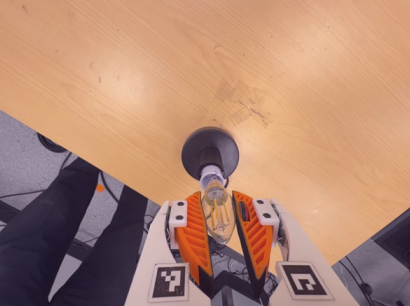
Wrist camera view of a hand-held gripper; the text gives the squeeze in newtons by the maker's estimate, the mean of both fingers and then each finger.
{"total": 12.6, "left": 14.1, "right": 11.0}